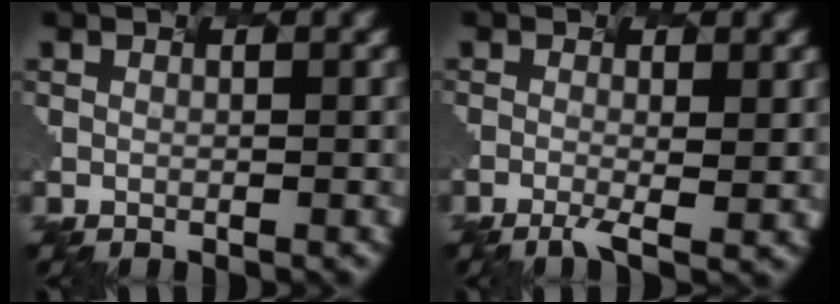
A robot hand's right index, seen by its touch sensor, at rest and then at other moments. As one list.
[{"total": 1.9, "force": [-1.1, -0.4, 1.6], "torque": [-0.047, -0.012, 0.006]}]